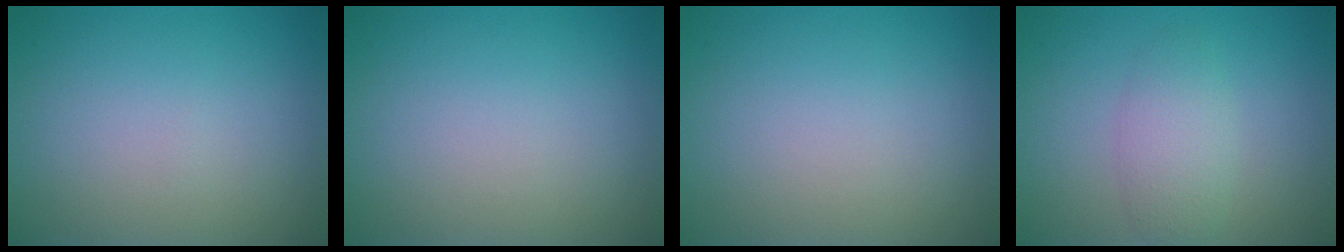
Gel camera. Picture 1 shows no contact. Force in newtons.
{"total": 0.0}
{"total": 0.0}
{"total": 2.7, "press": 2.7, "slide": 0.1}